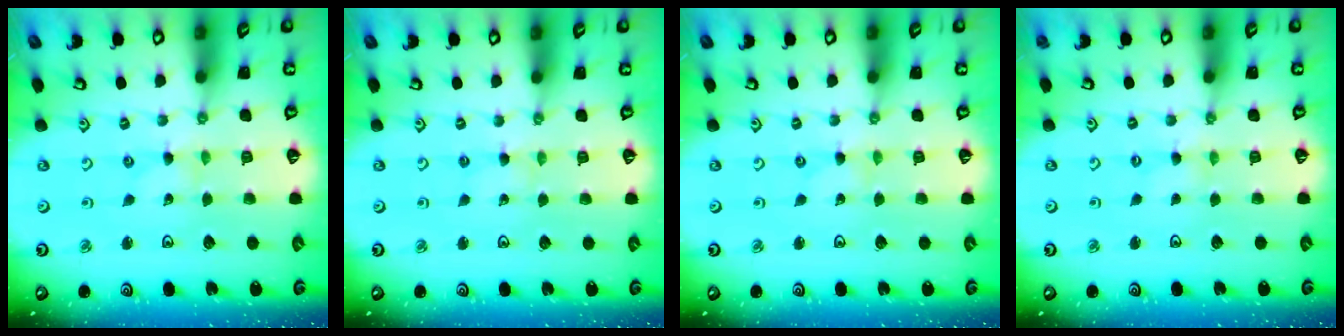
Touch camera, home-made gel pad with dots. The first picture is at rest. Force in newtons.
{"total": 1.2, "press": 1.2, "slide": 0.2}
{"total": 0.0}
{"total": 0.0}